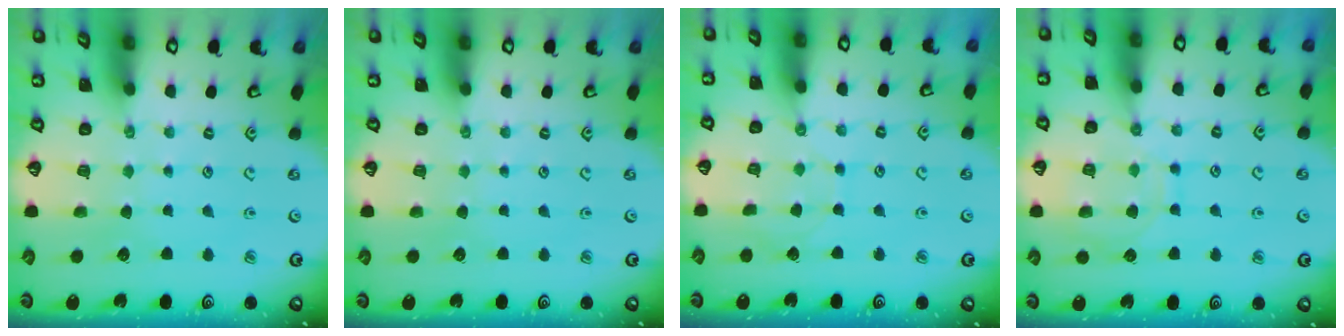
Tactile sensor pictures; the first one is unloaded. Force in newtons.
{"total": 0.0}
{"total": 2.9, "press": 2.9, "slide": 0.3}
{"total": 10.1, "press": 10.1, "slide": 1.0}